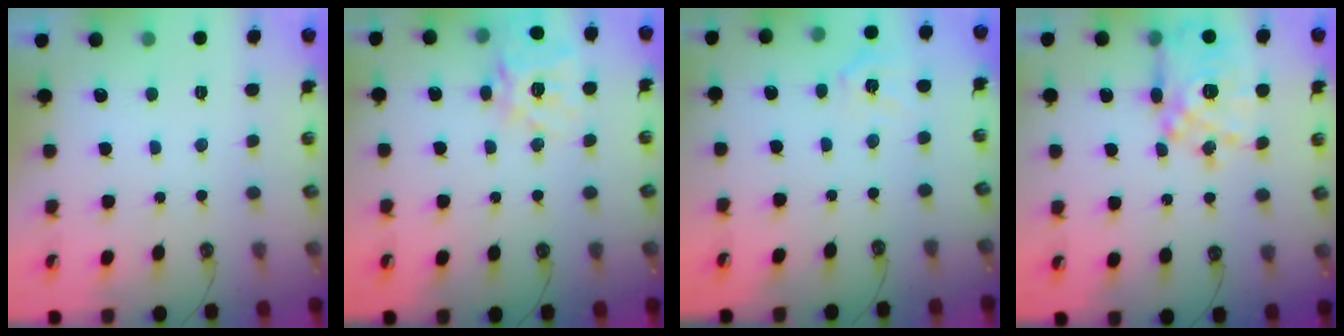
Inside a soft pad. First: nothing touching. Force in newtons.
{"total": 16.6, "press": 16.4, "slide": 2.3}
{"total": 6.2, "press": 6.2, "slide": 0.5}
{"total": 15.2, "press": 15.2, "slide": 1.1}